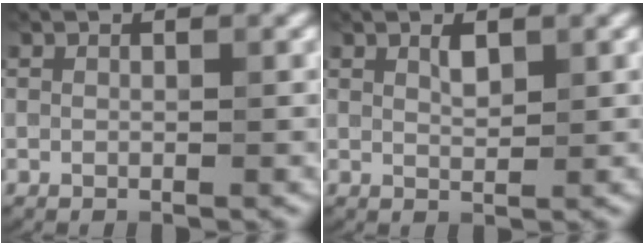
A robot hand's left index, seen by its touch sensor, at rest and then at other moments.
{"total": 1.2, "force": [0.8, 0.5, 0.8], "torque": [-0.018, 0.000, 0.014]}